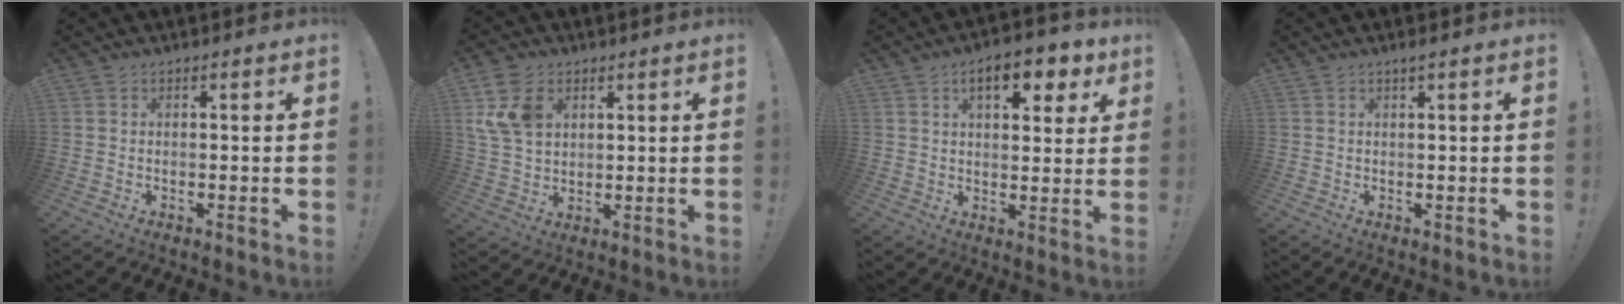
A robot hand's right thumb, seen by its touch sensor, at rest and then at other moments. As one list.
[{"total": 10.6, "force": [3.9, 7.8, 6.1], "torque": [-0.126, -0.004, 0.078]}, {"total": 10.4, "force": [5.3, 4.6, 7.7], "torque": [-0.098, -0.020, 0.086]}, {"total": 1.5, "force": [0.9, -0.2, 1.2], "torque": [-0.032, 0.006, 0.015]}]